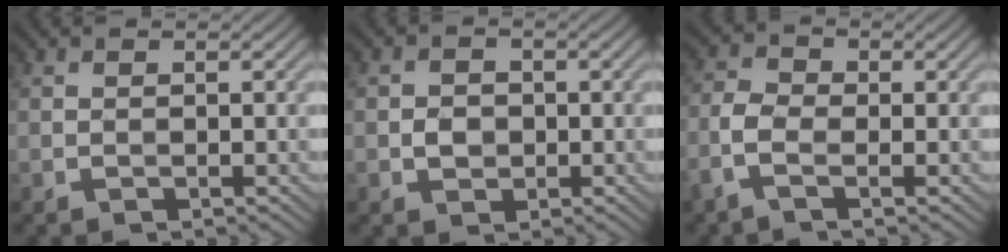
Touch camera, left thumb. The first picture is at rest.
{"total": 2.2, "force": [-0.5, 1.9, 1.1], "torque": [-0.024, -0.002, -0.014]}
{"total": 3.7, "force": [-1.6, 1.9, 2.7], "torque": [-0.074, 0.008, -0.043]}